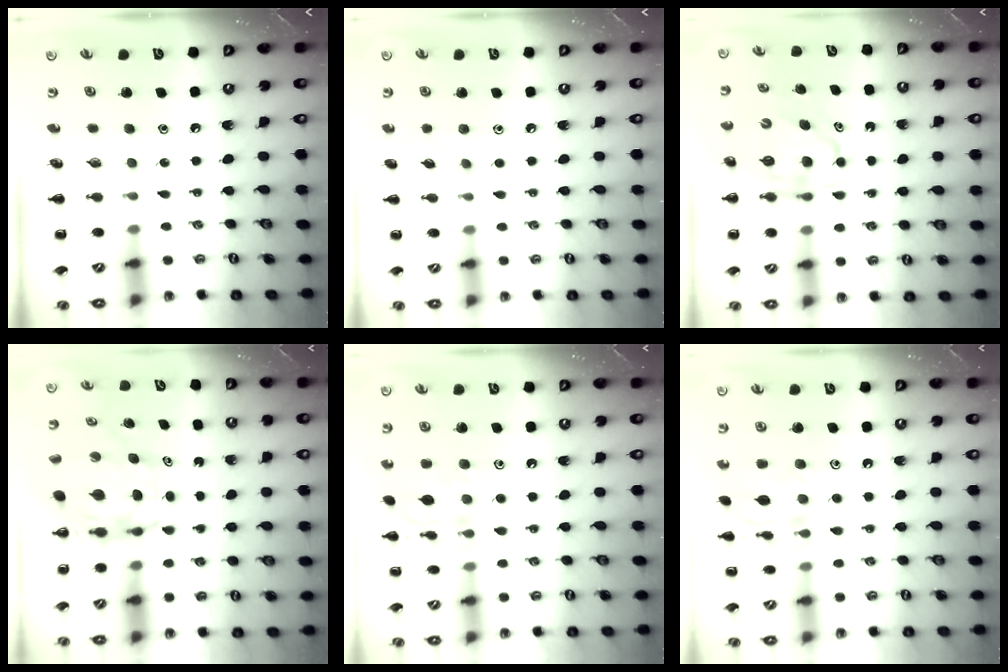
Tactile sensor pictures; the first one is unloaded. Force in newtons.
{"total": 4.0, "press": 3.7, "slide": 1.5}
{"total": 6.7, "press": 6.6, "slide": 1.0}
{"total": 5.9, "press": 5.9, "slide": 0.7}
{"total": 13.0, "press": 13.0, "slide": 0.6}
{"total": 12.9, "press": 12.9, "slide": 0.5}